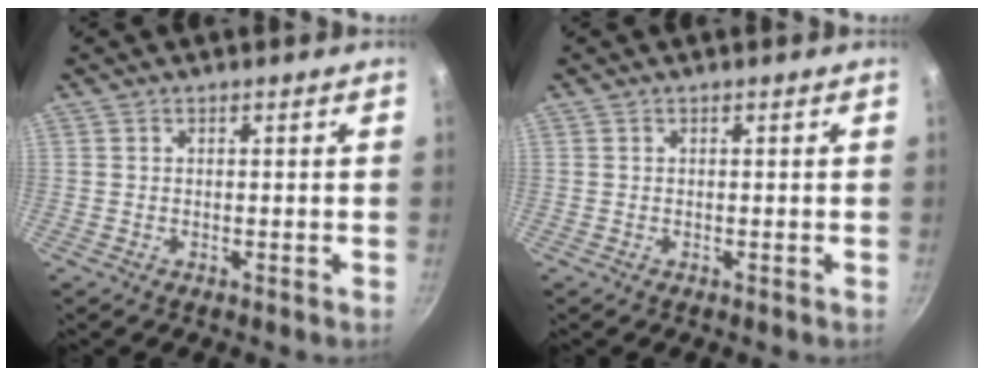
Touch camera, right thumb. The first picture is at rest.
{"total": 0.0}